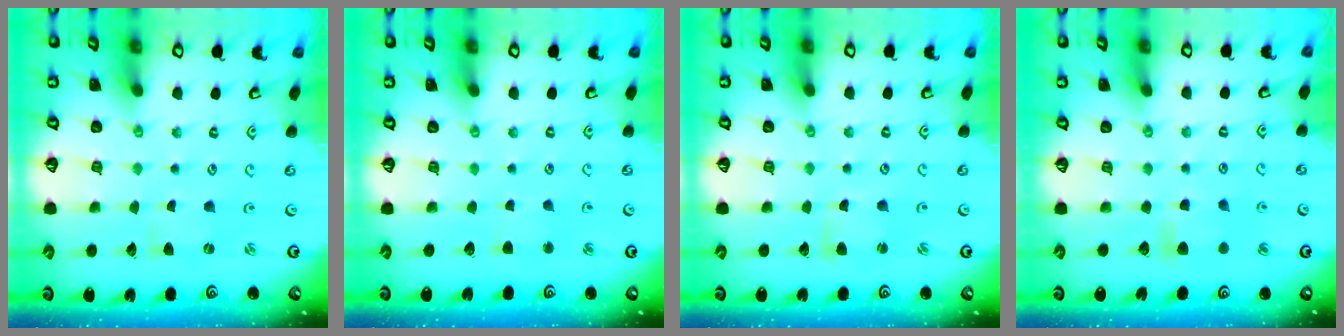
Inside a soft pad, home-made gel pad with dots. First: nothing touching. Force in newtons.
{"total": 2.4, "press": 2.4, "slide": 0.5}
{"total": 3.3, "press": 3.3, "slide": 0.4}
{"total": 5.3, "press": 5.3, "slide": 0.6}